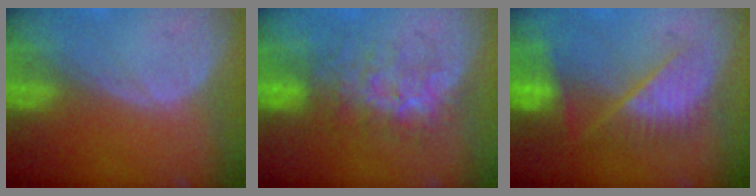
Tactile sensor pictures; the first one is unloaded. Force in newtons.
{"total": 7.7, "press": 7.3, "slide": 2.3}
{"total": 9.7, "press": 8.3, "slide": 5.0}